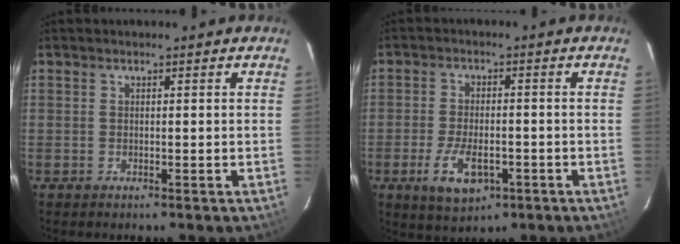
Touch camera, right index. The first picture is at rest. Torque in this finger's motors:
{"motor_torque": [0.58, -0.49, 0.41, 0.10]}